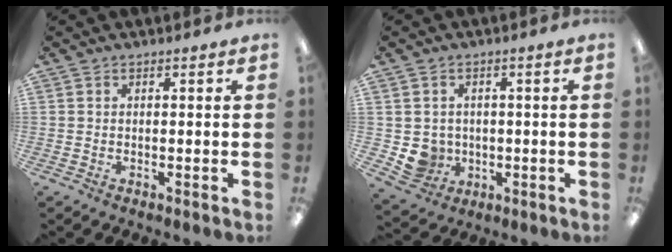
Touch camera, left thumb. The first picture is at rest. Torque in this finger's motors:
{"motor_torque": [-0.29, 0.32, -0.03, -0.02, 0.01]}